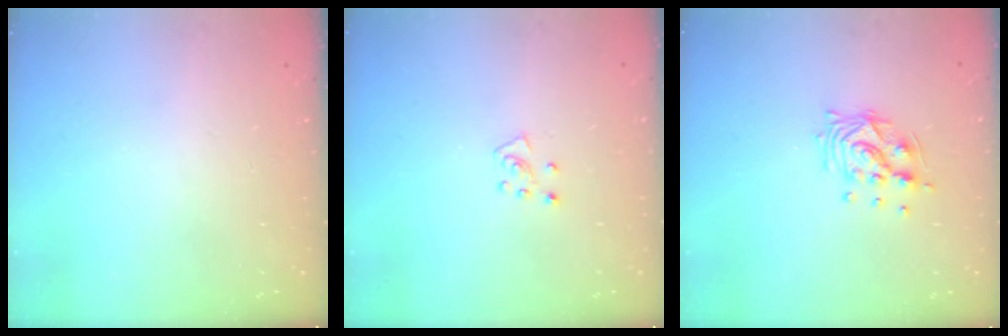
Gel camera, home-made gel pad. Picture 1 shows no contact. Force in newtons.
{"total": 5.4, "press": 5.4, "slide": 0.6}
{"total": 10.6, "press": 10.6, "slide": 0.5}